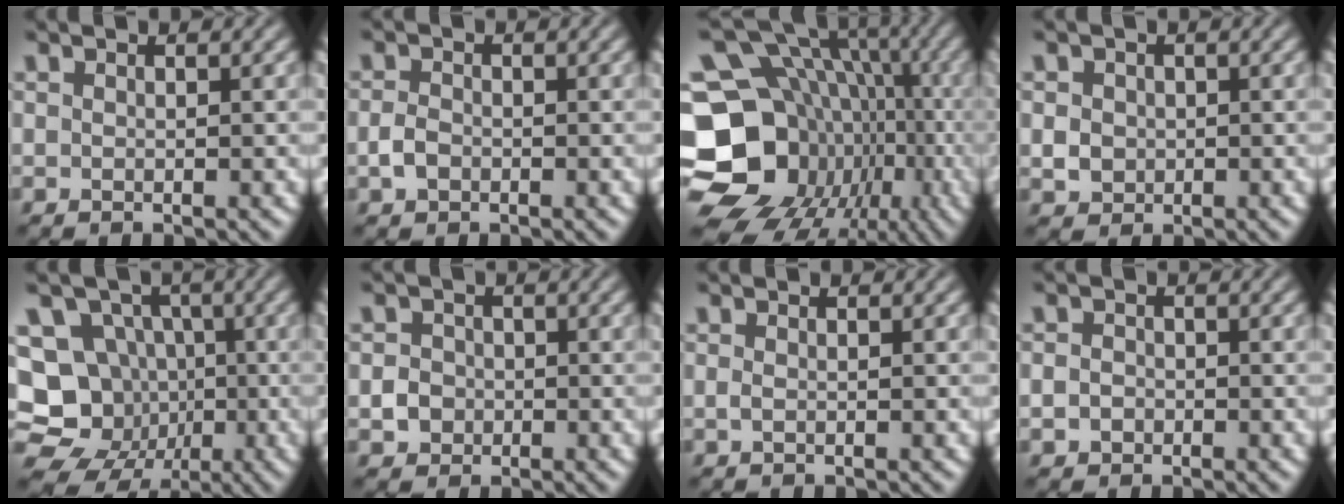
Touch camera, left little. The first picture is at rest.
{"total": 1.5, "force": [-0.7, 1.1, 0.9], "torque": [-0.020, 0.003, -0.018]}
{"total": 20.8, "force": [-5.6, 17.6, 9.4], "torque": [-0.165, -0.008, -0.097]}
{"total": 2.4, "force": [0.1, 2.1, 1.0], "torque": [-0.009, 0.006, -0.003]}
{"total": 14.2, "force": [-3.4, 12.9, 4.8], "torque": [-0.120, 0.007, -0.057]}
{"total": 2.8, "force": [-0.8, 2.5, 0.8], "torque": [0.011, 0.008, -0.029]}
{"total": 0.5, "force": [-0.2, 0.2, 0.4], "torque": [-0.014, 0.000, -0.003]}
{"total": 1.9, "force": [-0.5, 1.7, 0.8], "torque": [0.009, 0.009, -0.023]}